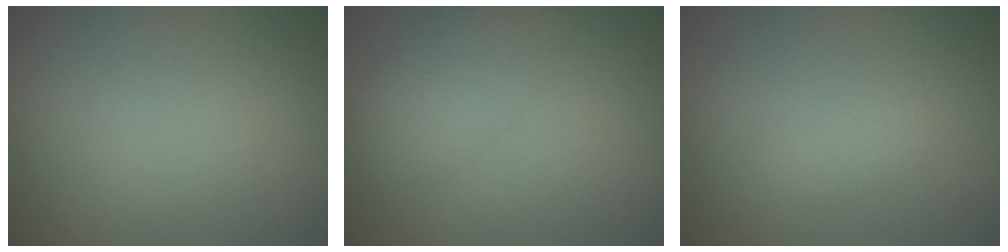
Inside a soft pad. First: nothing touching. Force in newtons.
{"total": 3.8, "press": 3.8, "slide": 0.1}
{"total": 0.8, "press": 0.8, "slide": 0.0}